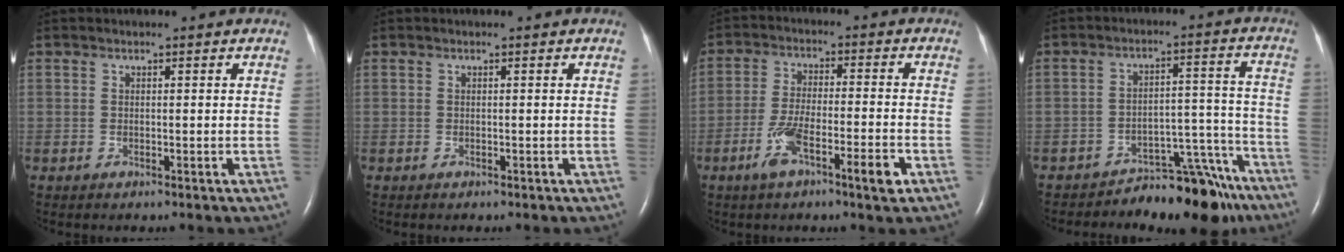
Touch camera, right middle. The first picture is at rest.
{"total": 0.0}
{"total": 8.3, "force": [-4.2, 1.1, 7.1], "torque": [-0.138, -0.002, -0.071]}
{"total": 10.6, "force": [-9.6, 3.2, 3.1], "torque": [-0.007, 0.061, -0.140]}